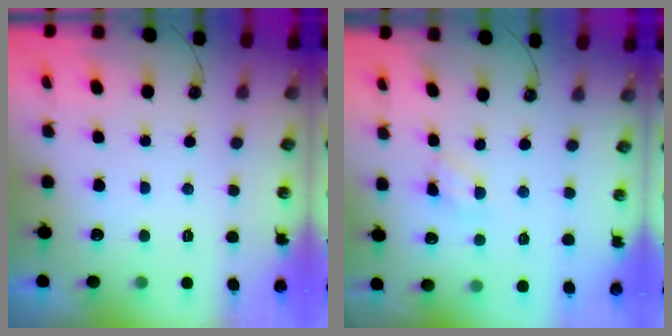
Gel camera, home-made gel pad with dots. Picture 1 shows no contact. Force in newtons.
{"total": 4.5, "press": 4.4, "slide": 0.6}